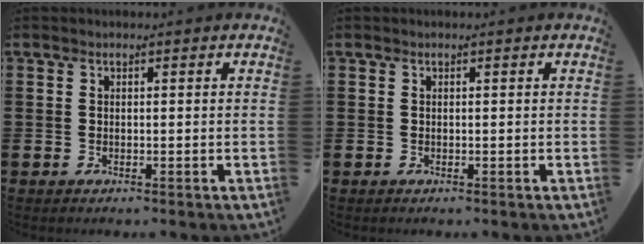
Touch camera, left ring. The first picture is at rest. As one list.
[{"total": 0.0}]